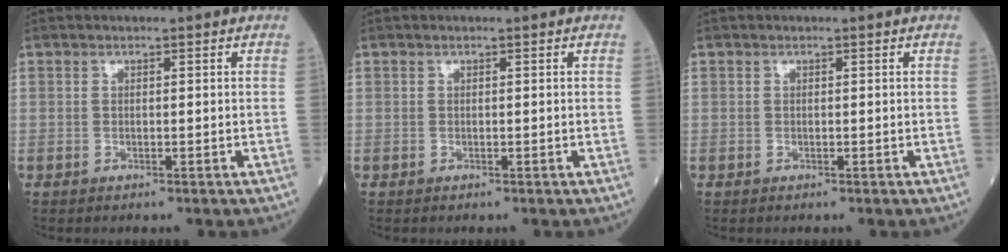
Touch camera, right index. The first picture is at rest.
{"total": 0.0}
{"total": 0.0}